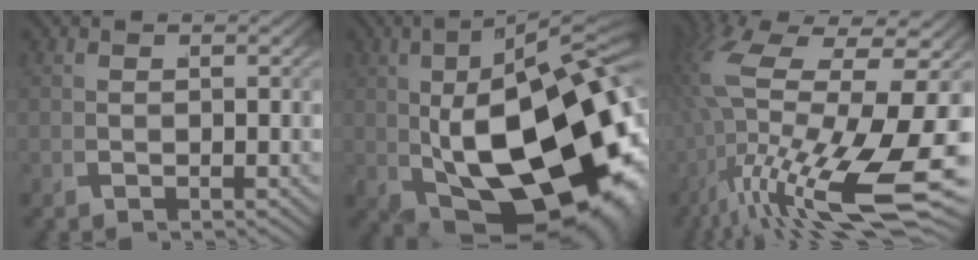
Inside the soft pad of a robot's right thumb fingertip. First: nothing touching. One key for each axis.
{"total": 25.2, "fx": -3.5, "fy": 13.8, "fz": 20.8, "tx": -0.333, "ty": -0.064, "tz": -0.013}
{"total": 13.5, "fx": -0.4, "fy": 5.6, "fz": 12.3, "tx": -0.248, "ty": -0.026, "tz": 0.022}